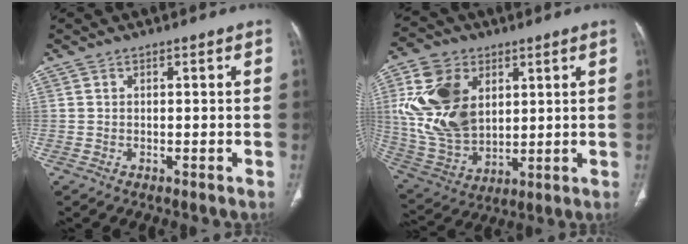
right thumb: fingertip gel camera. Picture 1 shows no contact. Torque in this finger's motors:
{"motor_torque": [0.26, 0.35, 0.85, 1.23, 0.41]}